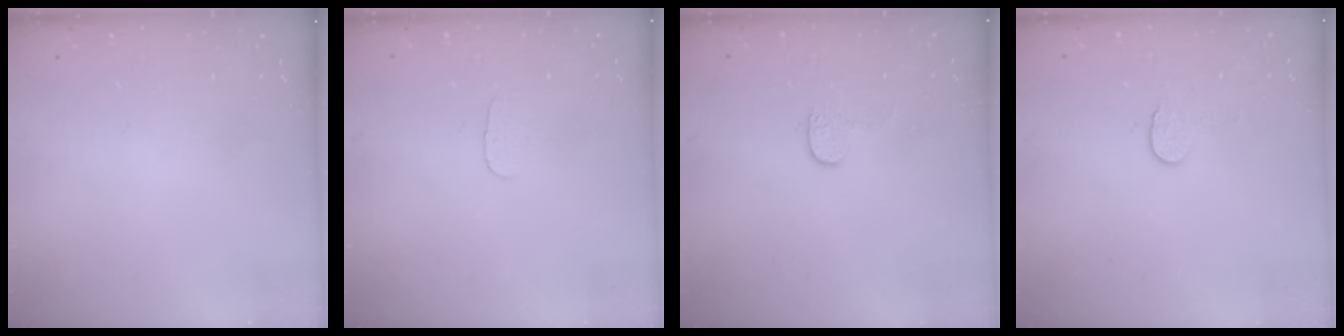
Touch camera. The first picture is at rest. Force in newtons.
{"total": 2.9, "press": 2.8, "slide": 0.3}
{"total": 3.9, "press": 3.9, "slide": 0.4}
{"total": 4.6, "press": 4.6, "slide": 0.4}